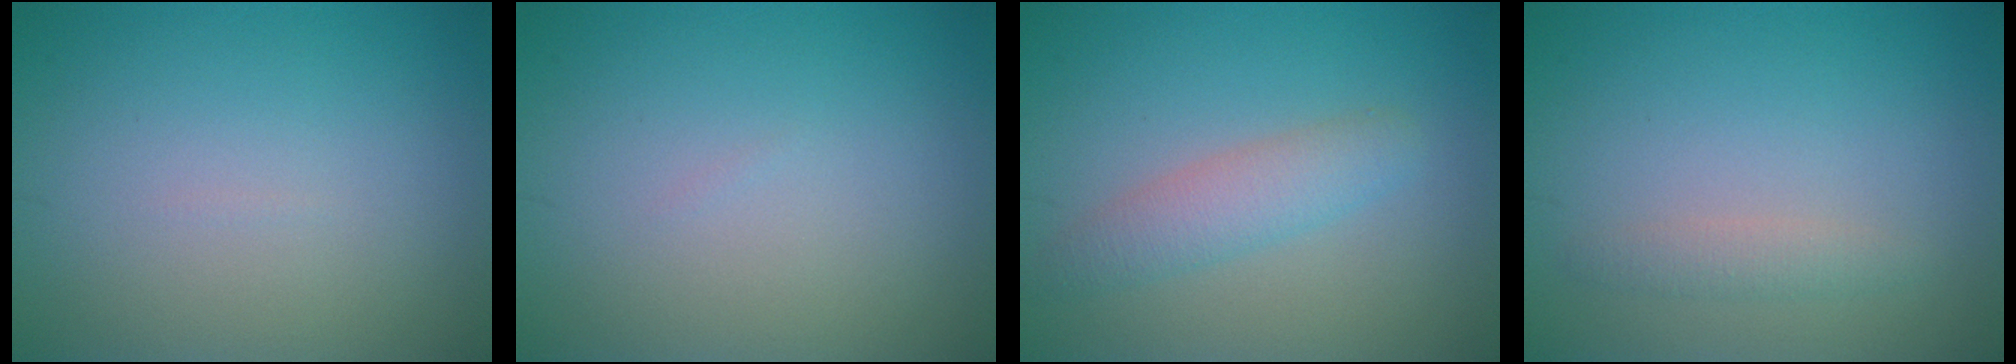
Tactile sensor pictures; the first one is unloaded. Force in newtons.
{"total": 0.0}
{"total": 2.9, "press": 2.9, "slide": 0.1}
{"total": 1.4, "press": 1.4, "slide": 0.0}